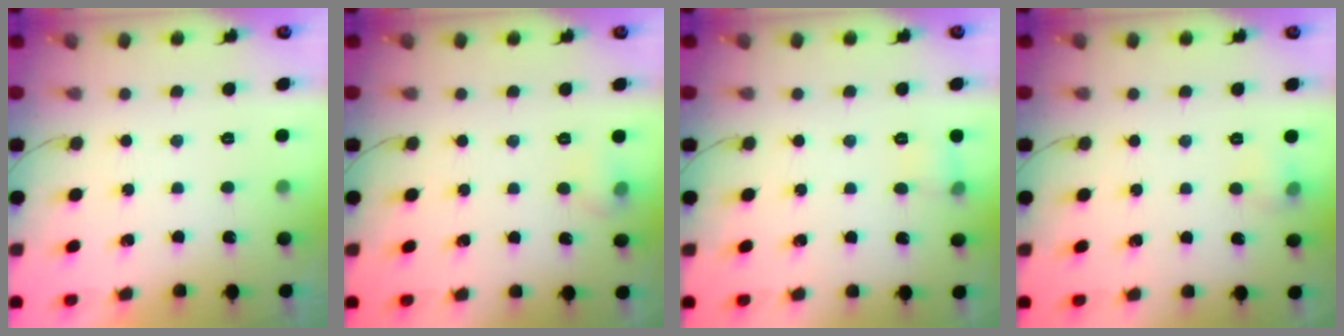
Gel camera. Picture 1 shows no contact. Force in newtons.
{"total": 8.6, "press": 5.1, "slide": 7.0}
{"total": 5.0, "press": 4.7, "slide": 1.6}
{"total": 5.8, "press": 5.6, "slide": 1.6}